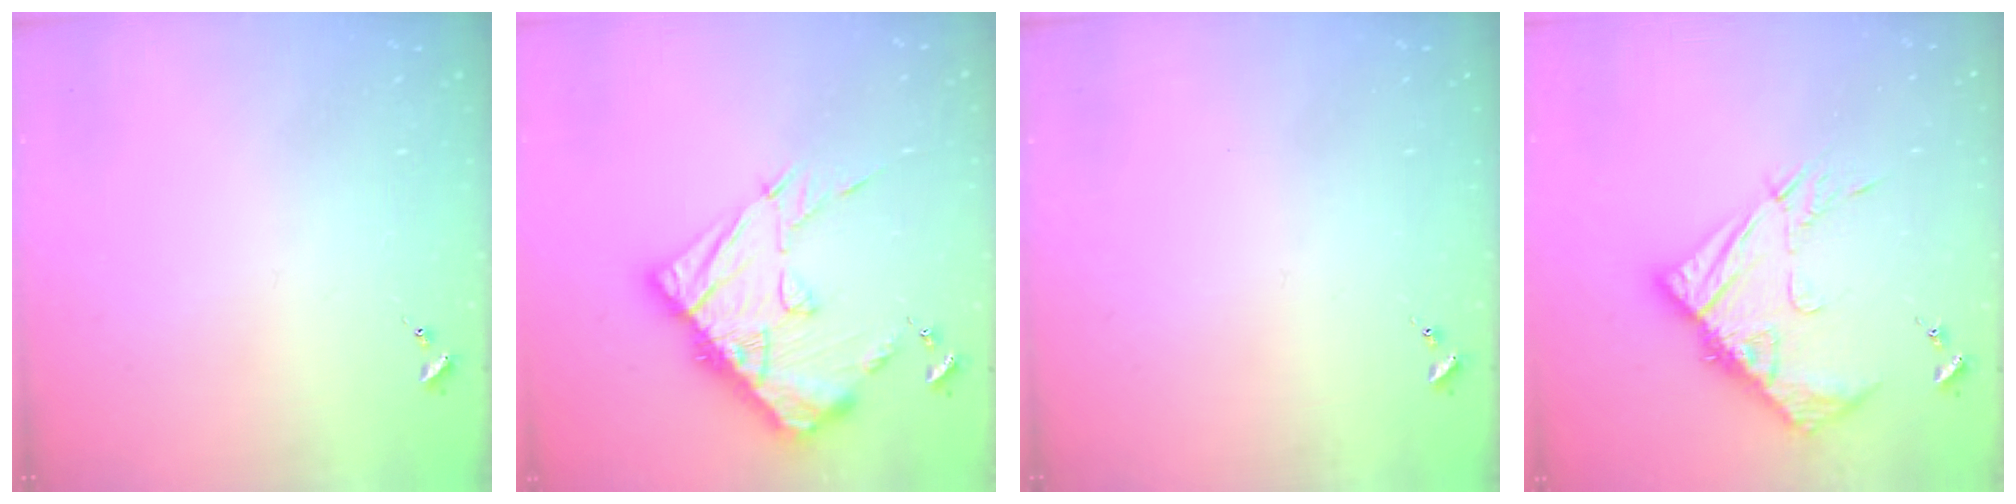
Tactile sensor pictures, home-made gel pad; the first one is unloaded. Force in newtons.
{"total": 18.5, "press": 18.5, "slide": 1.8}
{"total": 0.0}
{"total": 13.4, "press": 13.4, "slide": 1.0}